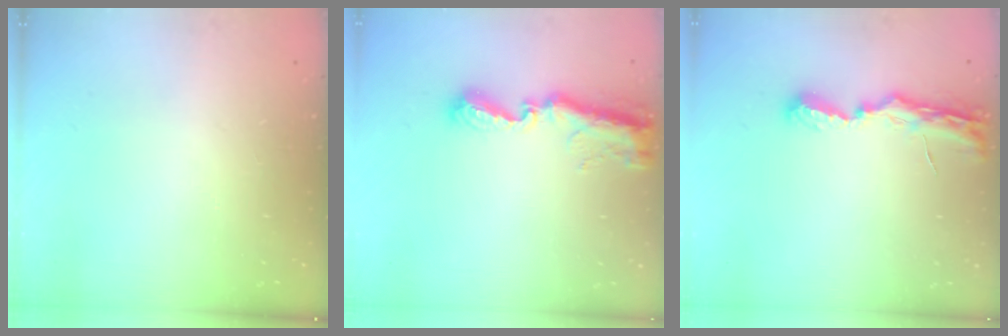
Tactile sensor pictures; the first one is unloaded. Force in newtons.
{"total": 9.9, "press": 9.9, "slide": 0.7}
{"total": 7.5, "press": 7.5, "slide": 0.4}